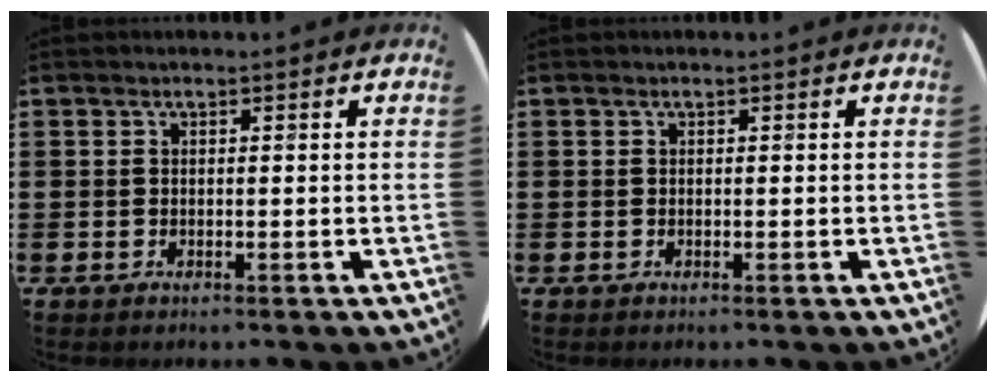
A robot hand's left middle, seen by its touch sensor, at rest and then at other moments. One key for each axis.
{"total": 0.0}